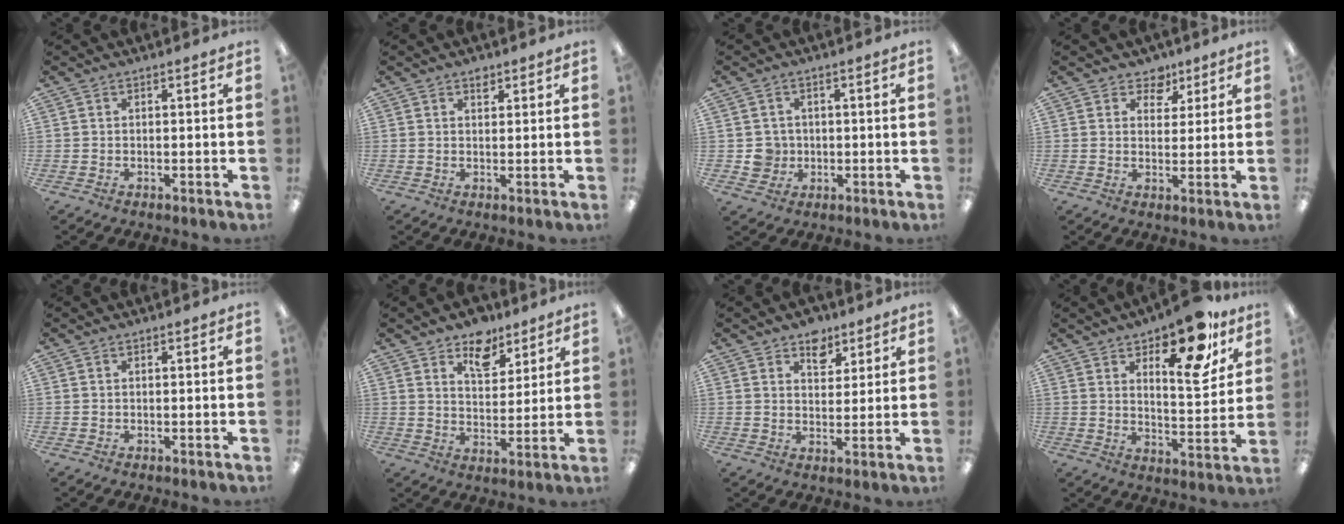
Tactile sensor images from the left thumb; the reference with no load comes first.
{"total": 2.1, "force": [1.5, 1.2, 0.9], "torque": [-0.002, -0.006, 0.025]}
{"total": 4.5, "force": [0.0, 4.4, 0.7], "torque": [-0.005, 0.005, -0.001]}
{"total": 5.5, "force": [3.7, 3.9, 1.3], "torque": [-0.010, -0.019, 0.062]}
{"total": 0.0}
{"total": 8.9, "force": [6.7, 4.9, 3.3], "torque": [-0.032, -0.038, 0.118]}
{"total": 6.6, "force": [4.6, 4.2, 2.2], "torque": [-0.012, -0.020, 0.078]}
{"total": 17.0, "force": [11.2, 6.4, 11.1], "torque": [-0.144, -0.064, 0.179]}